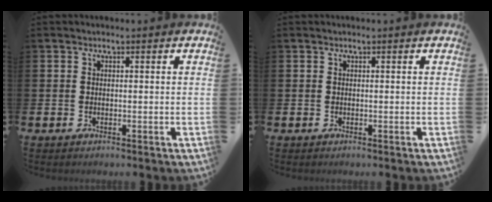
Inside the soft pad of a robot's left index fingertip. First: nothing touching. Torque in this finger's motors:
{"motor_torque": [-0.03, 0.11, 0.00, 0.00]}